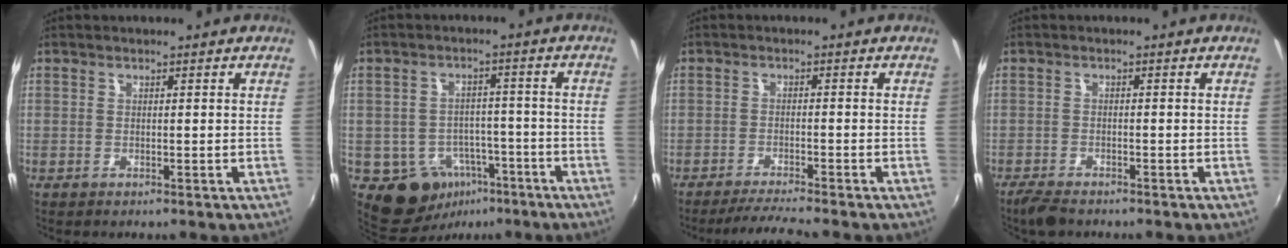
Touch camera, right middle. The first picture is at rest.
{"total": 9.5, "force": [-4.9, 7.4, 3.4], "torque": [-0.074, 0.016, -0.050]}
{"total": 5.4, "force": [-4.9, -0.5, 2.2], "torque": [-0.060, -0.010, -0.085]}
{"total": 3.9, "force": [-3.4, 0.9, 1.7], "torque": [-0.049, -0.015, -0.067]}